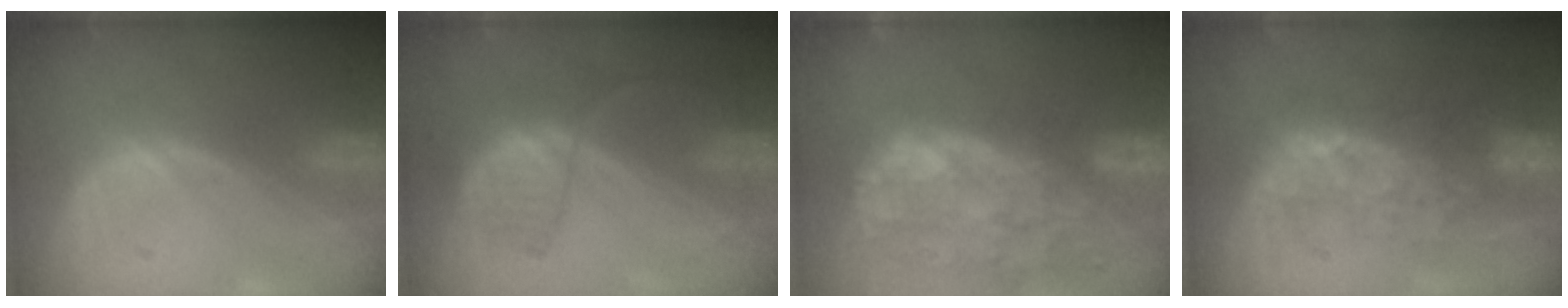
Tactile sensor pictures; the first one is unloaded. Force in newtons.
{"total": 6.7, "press": 6.0, "slide": 3.1}
{"total": 14.2, "press": 11.6, "slide": 8.3}
{"total": 9.0, "press": 8.3, "slide": 3.5}